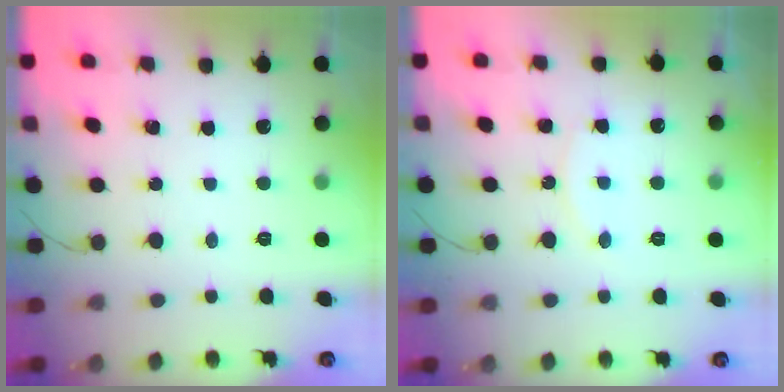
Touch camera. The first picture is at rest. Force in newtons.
{"total": 6.4, "press": 6.4, "slide": 0.6}